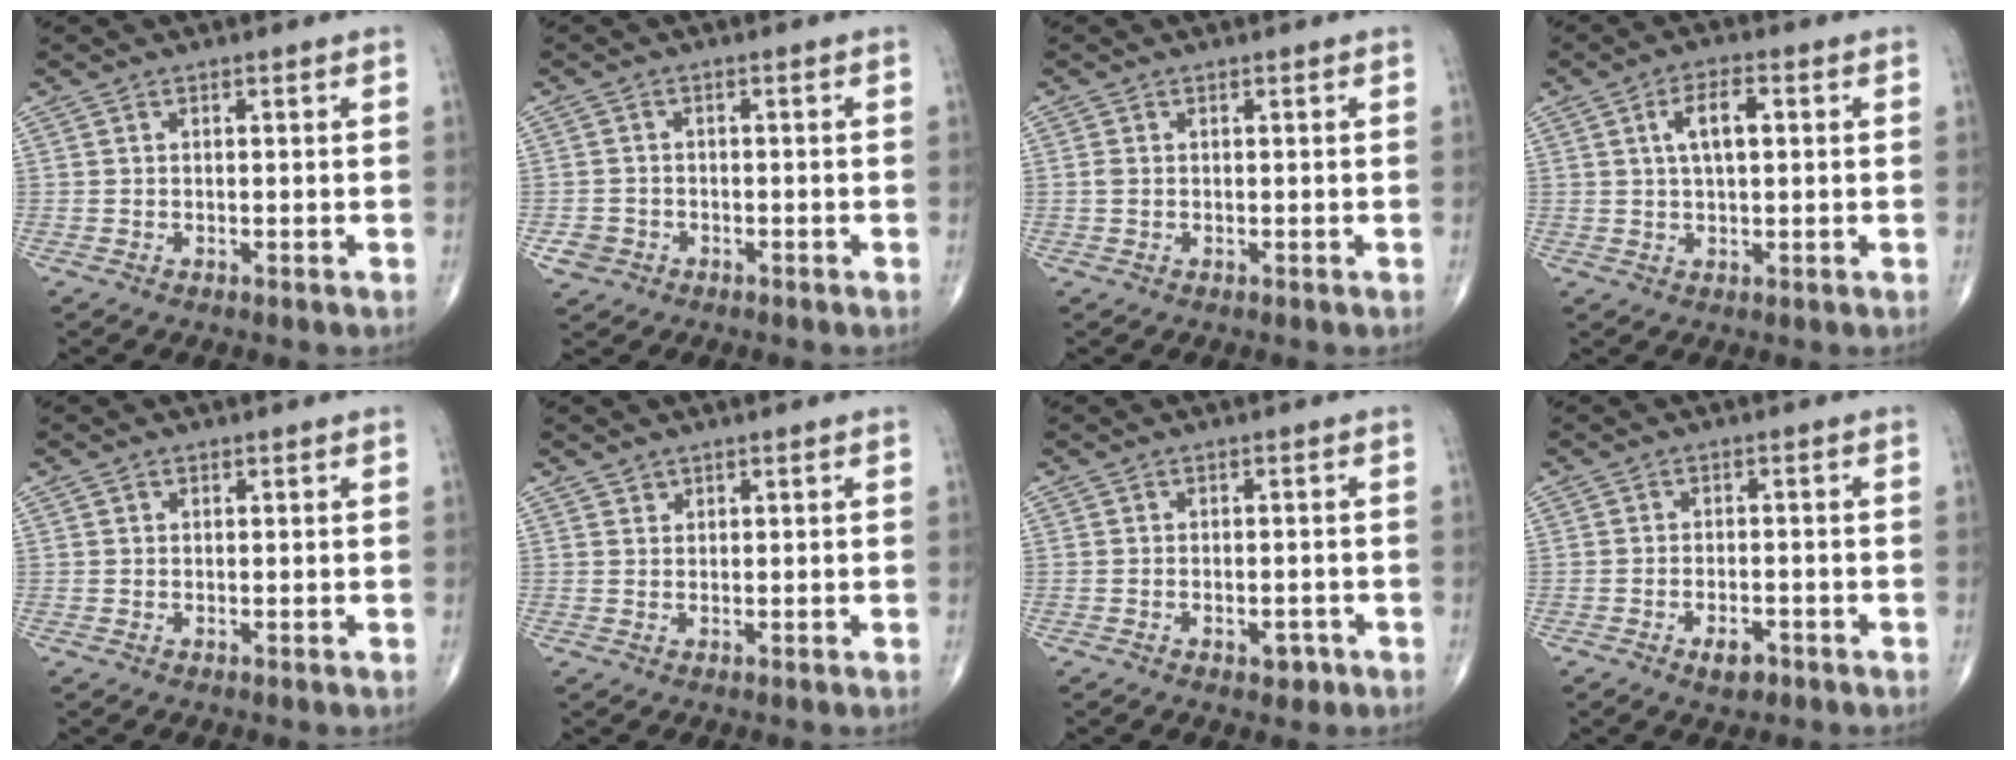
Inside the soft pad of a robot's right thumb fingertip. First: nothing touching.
{"total": 3.0, "force": [-1.3, 2.6, 0.6], "torque": [-0.005, 0.009, -0.023]}
{"total": 0.9, "force": [0.0, 0.6, 0.7], "torque": [-0.018, -0.001, -0.001]}
{"total": 6.2, "force": [1.4, 2.7, 5.4], "torque": [-0.091, 0.008, 0.023]}
{"total": 0.6, "force": [0.3, 0.5, 0.1], "torque": [0.002, 0.000, 0.003]}
{"total": 1.0, "force": [0.7, 0.6, 0.0], "torque": [0.014, -0.004, 0.008]}
{"total": 2.7, "force": [-1.4, 1.6, 1.8], "torque": [-0.018, 0.010, -0.014]}
{"total": 3.5, "force": [-2.0, 1.7, 2.3], "torque": [-0.032, 0.007, -0.030]}